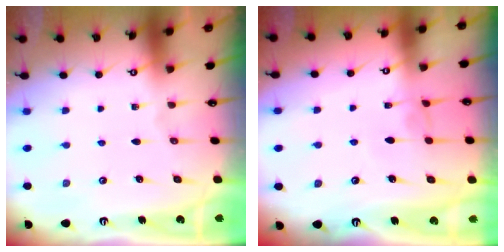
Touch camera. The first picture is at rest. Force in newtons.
{"total": 2.1, "press": 2.0, "slide": 0.3}